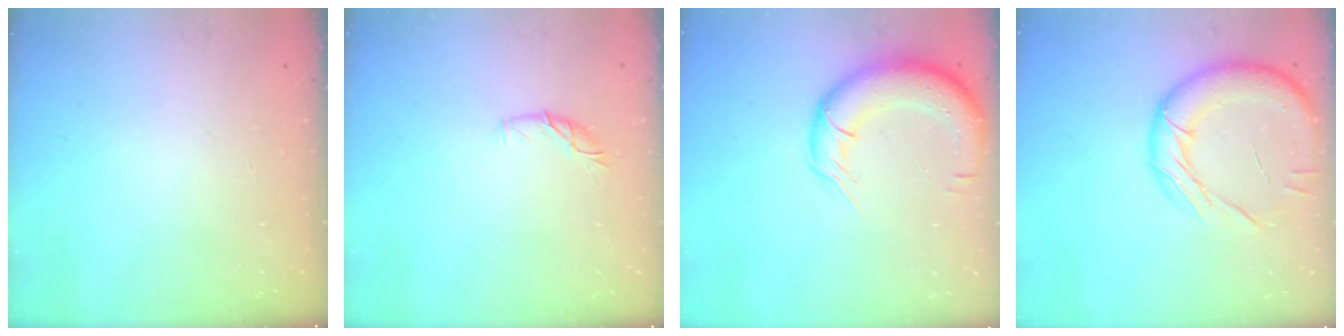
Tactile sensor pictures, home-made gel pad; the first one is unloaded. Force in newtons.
{"total": 6.1, "press": 6.1, "slide": 0.6}
{"total": 14.0, "press": 13.6, "slide": 3.1}
{"total": 15.2, "press": 15.1, "slide": 1.7}